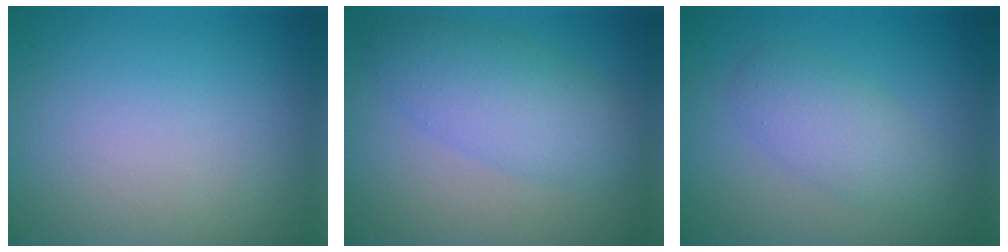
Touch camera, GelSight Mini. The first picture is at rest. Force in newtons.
{"total": 4.3, "press": 4.3, "slide": 0.0}
{"total": 2.9, "press": 2.9, "slide": 0.0}